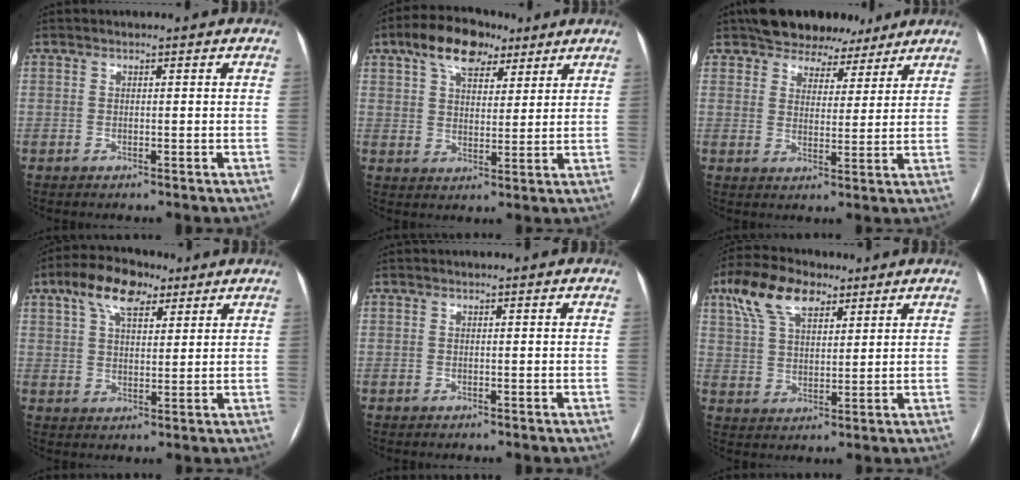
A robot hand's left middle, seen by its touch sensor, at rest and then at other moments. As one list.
[{"total": 10.2, "force": [6.4, 5.2, 6.1], "torque": [-0.107, 0.028, 0.108]}, {"total": 9.0, "force": [7.3, 4.7, 2.1], "torque": [-0.013, 0.017, 0.100]}, {"total": 9.0, "force": [5.4, 4.1, 5.9], "torque": [-0.114, 0.026, 0.095]}, {"total": 0.0}, {"total": 10.1, "force": [6.1, 4.8, 6.5], "torque": [-0.140, 0.029, 0.117]}]